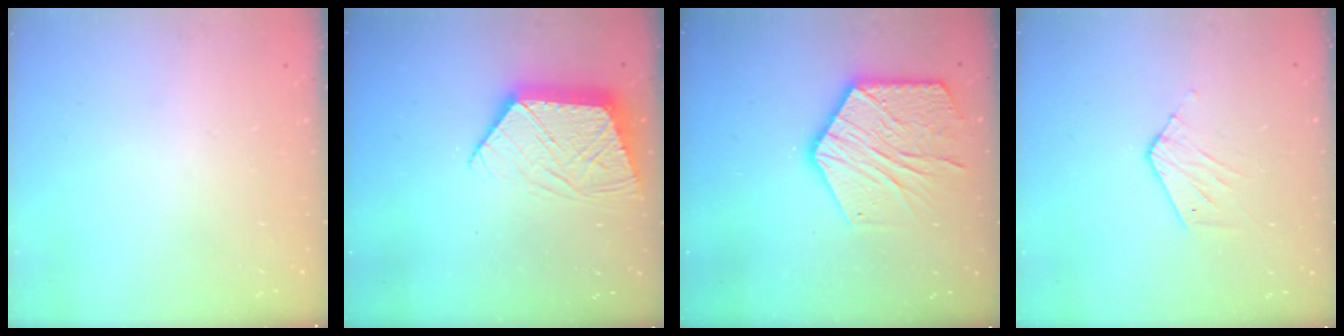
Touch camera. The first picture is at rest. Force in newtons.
{"total": 12.5, "press": 12.5, "slide": 0.9}
{"total": 17.4, "press": 17.4, "slide": 1.3}
{"total": 5.3, "press": 5.3, "slide": 0.3}